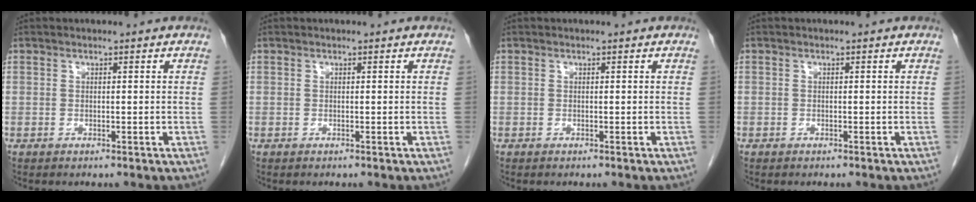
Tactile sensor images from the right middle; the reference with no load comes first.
{"total": 0.0}
{"total": 0.0}
{"total": 0.0}